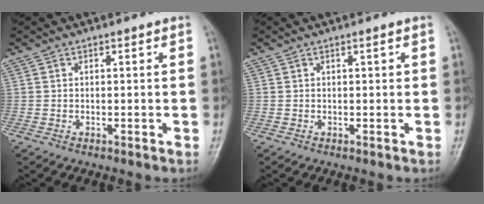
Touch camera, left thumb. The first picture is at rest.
{"total": 0.7, "force": [0.2, 0.2, 0.6], "torque": [-0.005, 0.001, 0.003]}